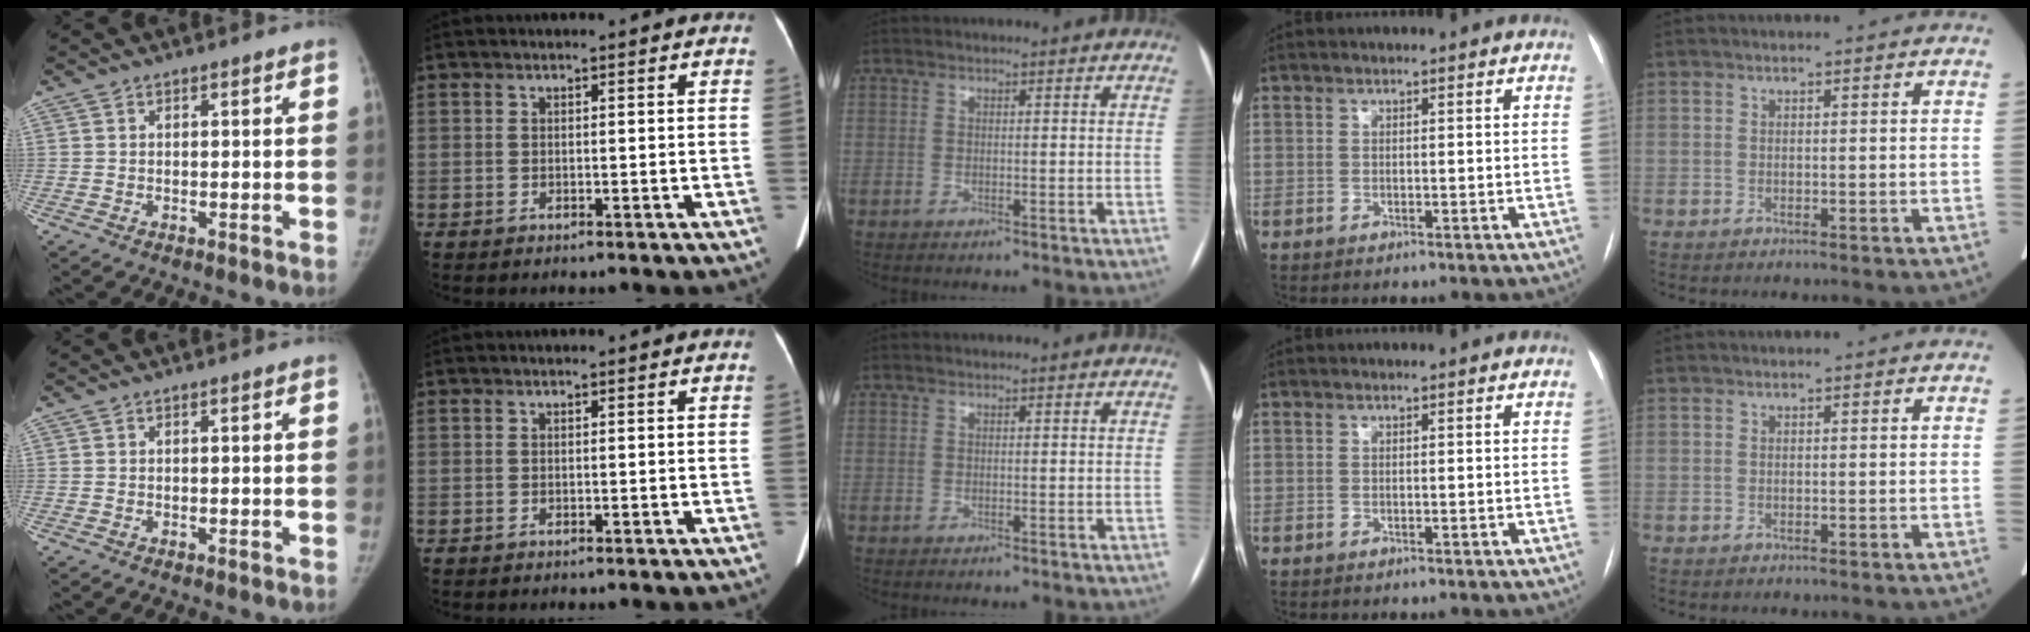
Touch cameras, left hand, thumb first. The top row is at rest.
{}